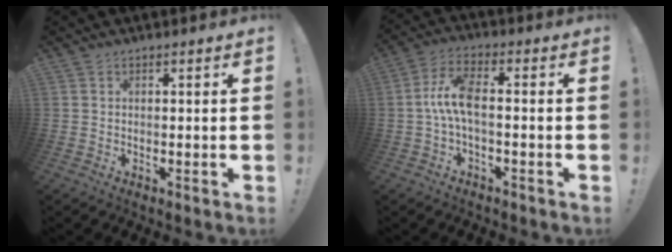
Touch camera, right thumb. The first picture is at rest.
{"total": 8.6, "force": [-0.7, 2.9, 8.0], "torque": [-0.163, 0.006, -0.012]}